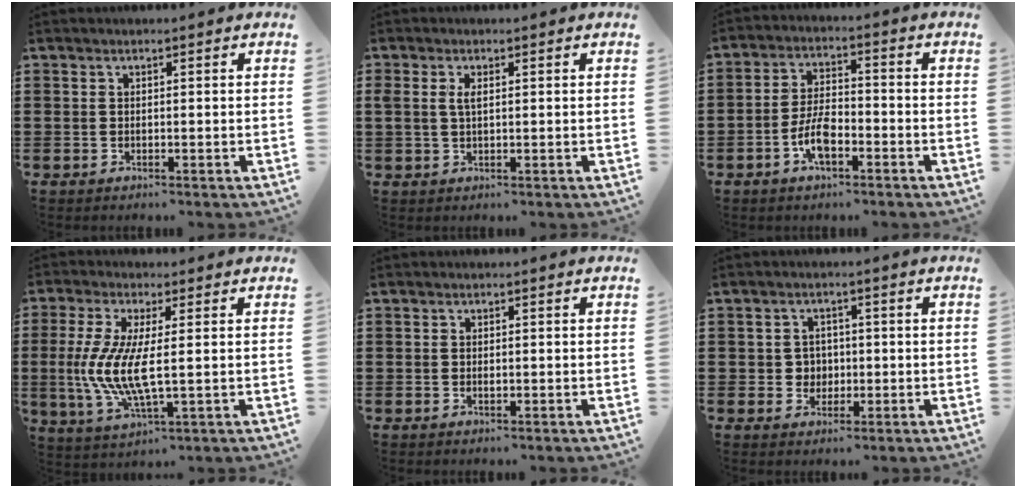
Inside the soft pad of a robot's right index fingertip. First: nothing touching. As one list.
[{"total": 2.3, "force": [0.5, 1.0, 2.0], "torque": [-0.042, 0.007, 0.007]}, {"total": 6.3, "force": [-2.7, 2.8, 5.0], "torque": [-0.116, 0.001, -0.057]}, {"total": 8.4, "force": [-0.2, 2.1, 8.1], "torque": [-0.186, -0.017, -0.010]}, {"total": 0.7, "force": [-0.1, 0.4, 0.6], "torque": [-0.014, -0.001, -0.002]}, {"total": 2.9, "force": [-0.2, 2.7, 0.8], "torque": [-0.028, 0.007, -0.007]}]